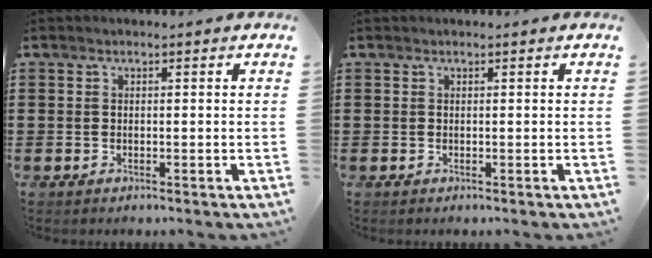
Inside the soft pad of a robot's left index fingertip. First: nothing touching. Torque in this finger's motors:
{"motor_torque": [-0.03, 0.03, -0.01, -0.02]}